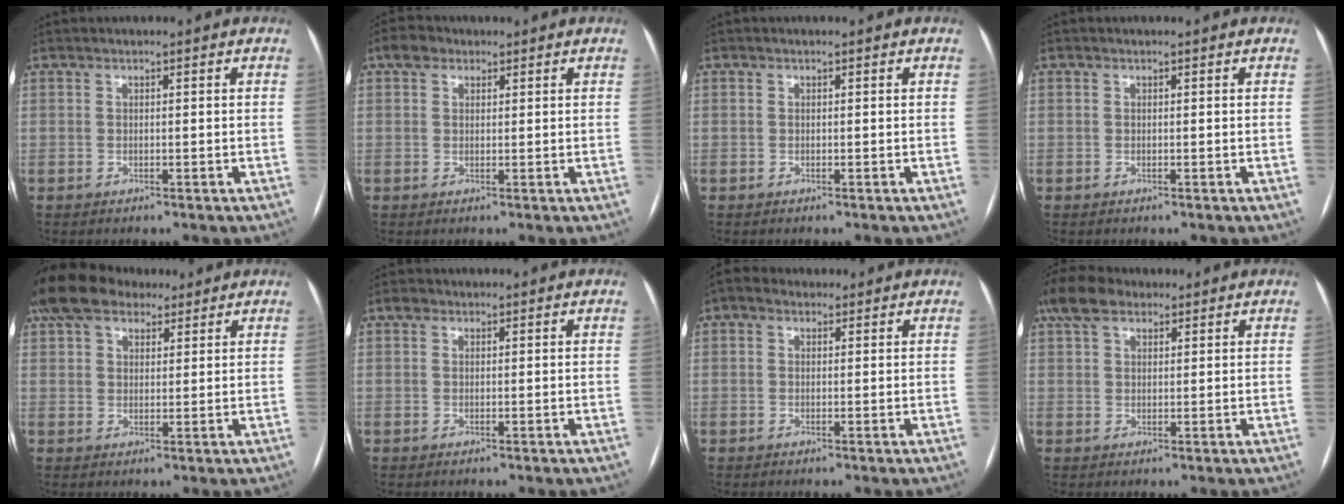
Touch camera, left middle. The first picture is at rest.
{"total": 2.8, "force": [1.7, 2.0, 1.1], "torque": [-0.024, 0.019, 0.028]}
{"total": 0.0}
{"total": 0.0}
{"total": 10.0, "force": [7.6, 4.9, 4.3], "torque": [-0.077, 0.045, 0.136]}
{"total": 1.1, "force": [0.6, 0.9, 0.3], "torque": [-0.006, 0.011, 0.009]}
{"total": 2.8, "force": [1.7, 2.0, 1.1], "torque": [-0.026, 0.029, 0.025]}
{"total": 6.4, "force": [4.4, 3.2, 3.4], "torque": [-0.077, 0.037, 0.086]}